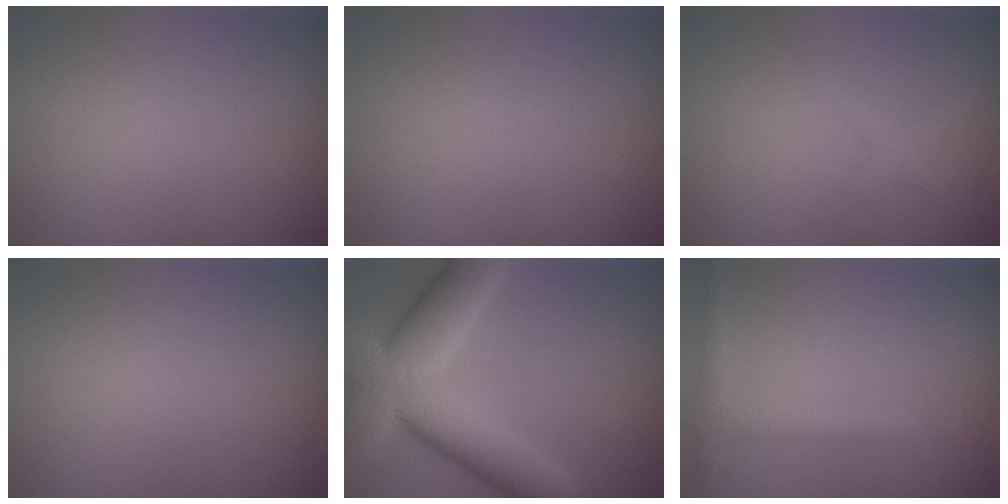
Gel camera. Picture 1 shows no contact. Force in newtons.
{"total": 0.0}
{"total": 1.6, "press": 1.6, "slide": 0.1}
{"total": 0.0}
{"total": 11.4, "press": 11.4, "slide": 1.0}
{"total": 1.7, "press": 1.7, "slide": 0.1}